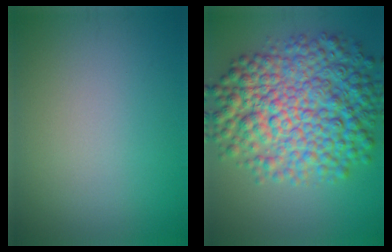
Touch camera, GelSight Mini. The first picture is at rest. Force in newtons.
{"total": 11.3, "press": 11.3, "slide": 0.1}